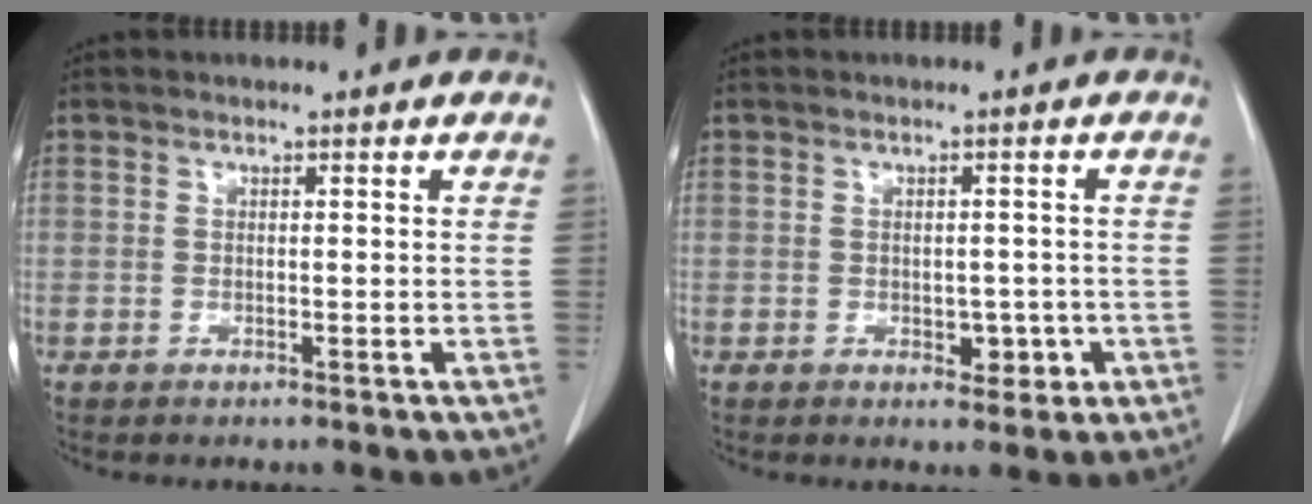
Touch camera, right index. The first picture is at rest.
{"total": 3.1, "force": [-1.0, 2.1, 2.1], "torque": [-0.017, 0.004, -0.005]}